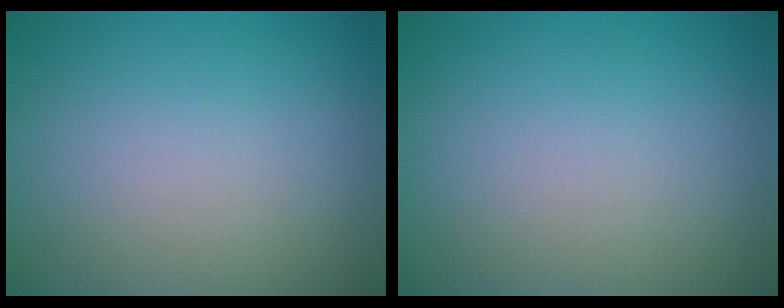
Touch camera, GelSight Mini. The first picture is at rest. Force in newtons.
{"total": 0.0}